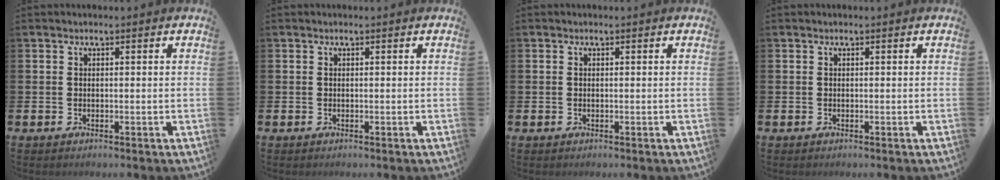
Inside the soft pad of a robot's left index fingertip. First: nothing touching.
{"total": 0.0}
{"total": 0.0}
{"total": 0.0}